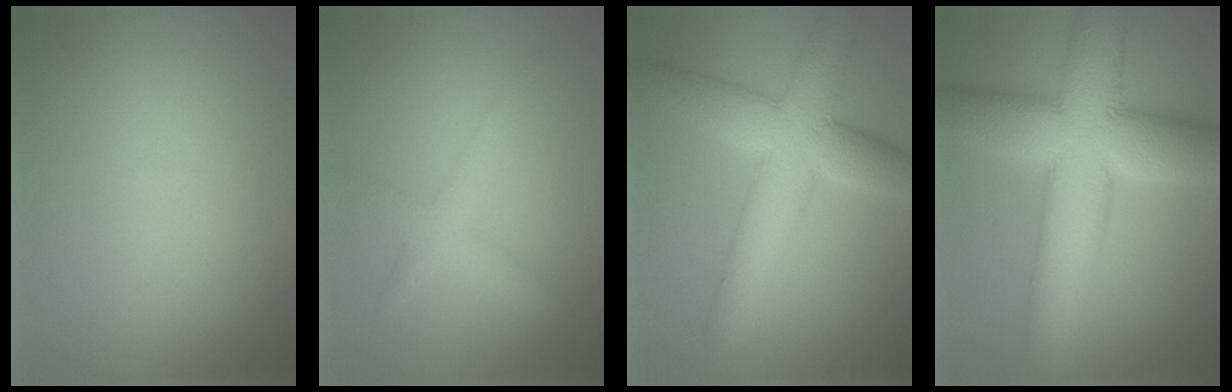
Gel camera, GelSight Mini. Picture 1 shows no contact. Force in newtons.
{"total": 2.5, "press": 2.5, "slide": 0.1}
{"total": 8.7, "press": 8.7, "slide": 0.5}
{"total": 13.2, "press": 13.2, "slide": 0.4}